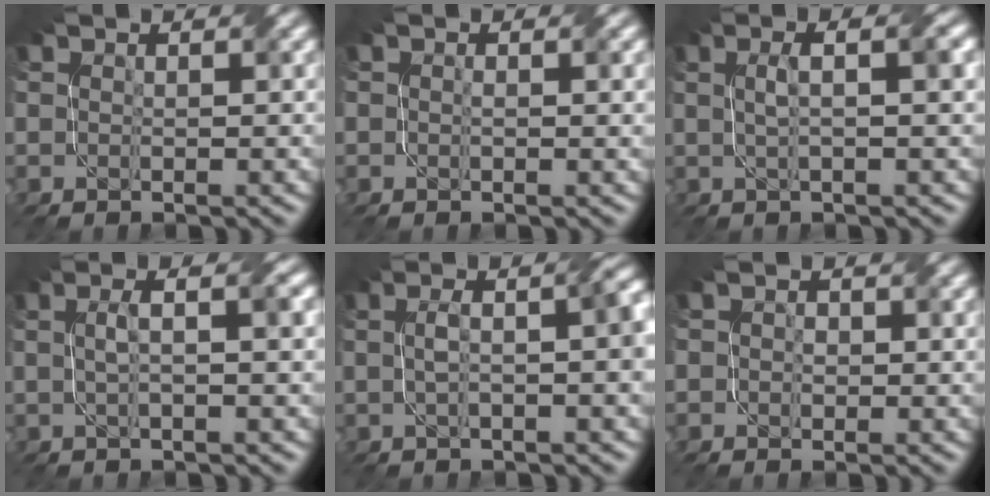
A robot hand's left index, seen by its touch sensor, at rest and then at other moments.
{"total": 1.0, "force": [0.1, 0.5, 0.9], "torque": [-0.012, -0.003, 0.003]}
{"total": 3.4, "force": [0.7, 1.0, 3.2], "torque": [-0.051, 0.015, 0.009]}
{"total": 3.1, "force": [0.4, 0.9, 3.0], "torque": [-0.047, 0.014, 0.005]}
{"total": 5.1, "force": [0.2, 1.8, 4.7], "torque": [-0.073, 0.010, 0.003]}
{"total": 1.2, "force": [0.1, 1.1, 0.4], "torque": [-0.008, -0.002, -0.003]}